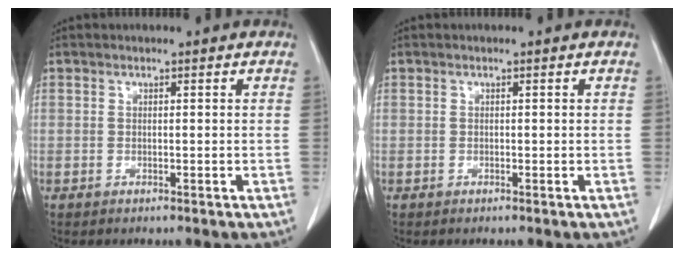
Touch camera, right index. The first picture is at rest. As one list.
[{"total": 0.0}]